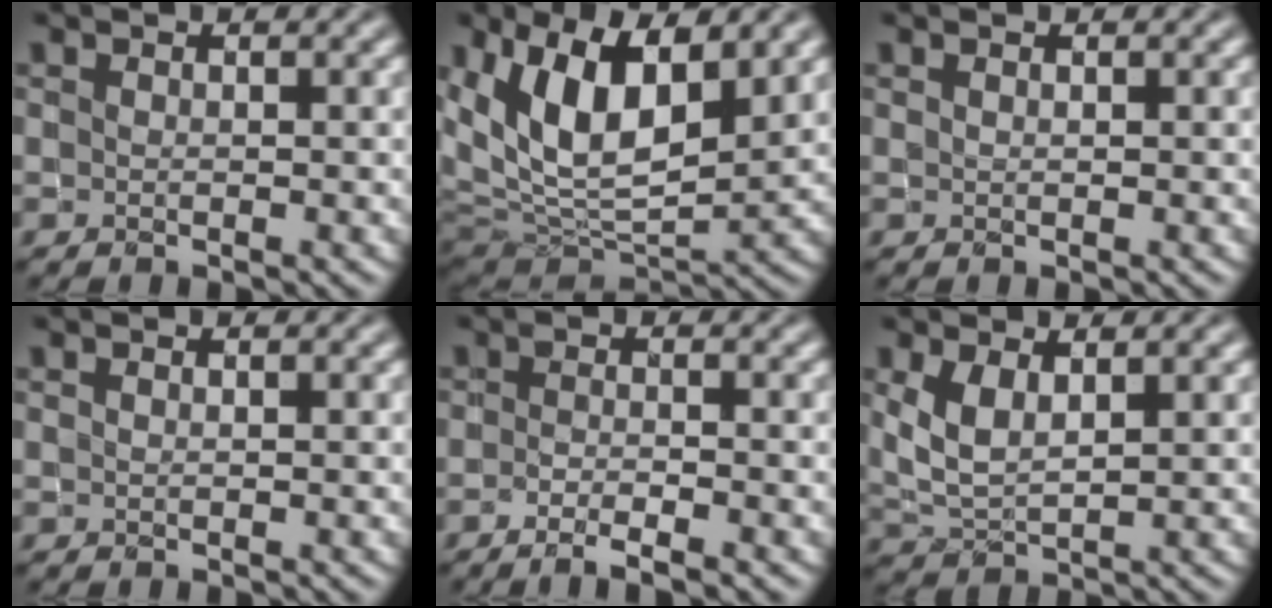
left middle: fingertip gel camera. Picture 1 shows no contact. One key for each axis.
{"total": 11.7, "fx": 4.5, "fy": 6.0, "fz": 9.0, "tx": -0.167, "ty": -0.007, "tz": 0.087}
{"total": 0.0}
{"total": 0.0}
{"total": 2.8, "fx": -1.8, "fy": 0.5, "fz": 2.0, "tx": -0.037, "ty": -0.002, "tz": -0.033}
{"total": 3.5, "fx": 1.5, "fy": 1.7, "fz": 2.6, "tx": -0.068, "ty": 0.002, "tz": 0.036}